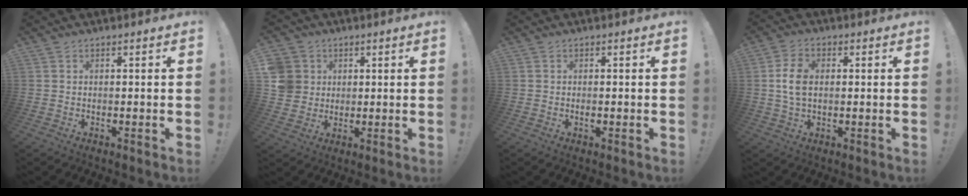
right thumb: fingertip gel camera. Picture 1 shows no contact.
{"total": 7.1, "force": [1.1, 6.7, 2.0], "torque": [-0.052, -0.002, 0.023]}
{"total": 0.8, "force": [-0.4, 0.3, 0.6], "torque": [-0.006, -0.002, -0.008]}
{"total": 8.0, "force": [0.5, 5.1, 6.1], "torque": [-0.108, -0.001, 0.008]}